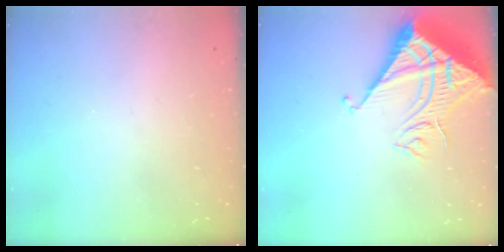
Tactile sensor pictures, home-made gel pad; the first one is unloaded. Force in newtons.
{"total": 11.1, "press": 11.1, "slide": 1.0}